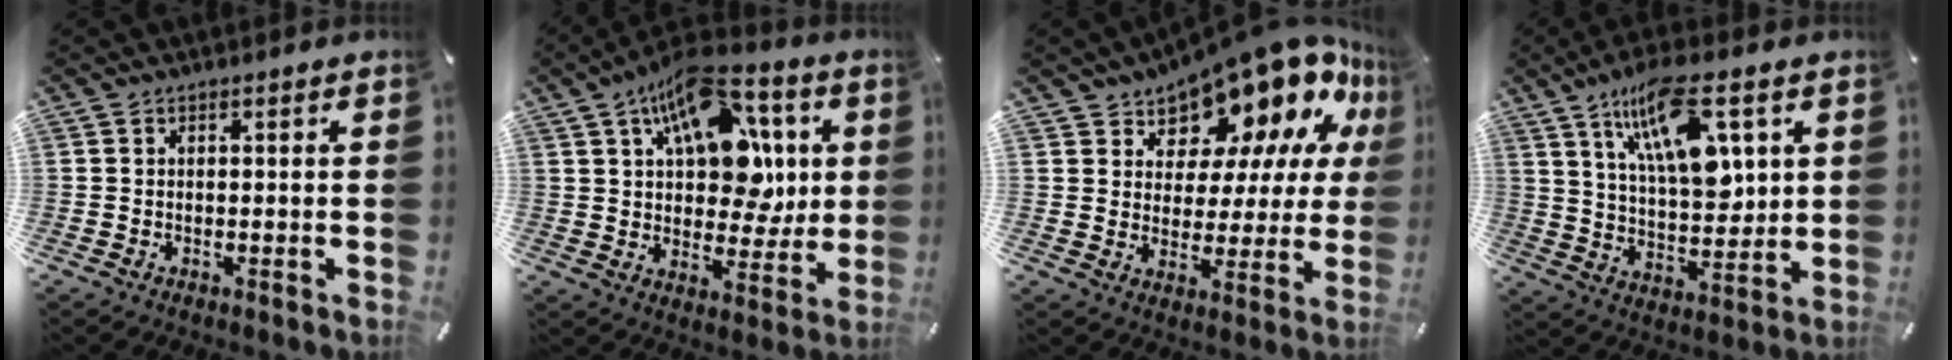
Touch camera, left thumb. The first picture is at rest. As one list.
[{"total": 17.9, "force": [7.7, 10.7, 12.1], "torque": [-0.188, -0.030, 0.139]}, {"total": 15.0, "force": [12.9, 6.4, 4.4], "torque": [-0.082, -0.122, 0.222]}, {"total": 17.1, "force": [8.1, 7.7, 13.0], "torque": [-0.220, -0.019, 0.135]}]